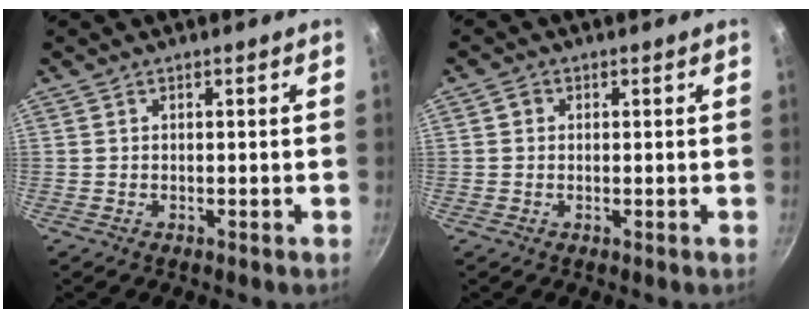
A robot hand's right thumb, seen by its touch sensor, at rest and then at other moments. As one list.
[{"total": 1.6, "force": [0.2, 1.5, 0.7], "torque": [-0.008, 0.004, 0.000]}]